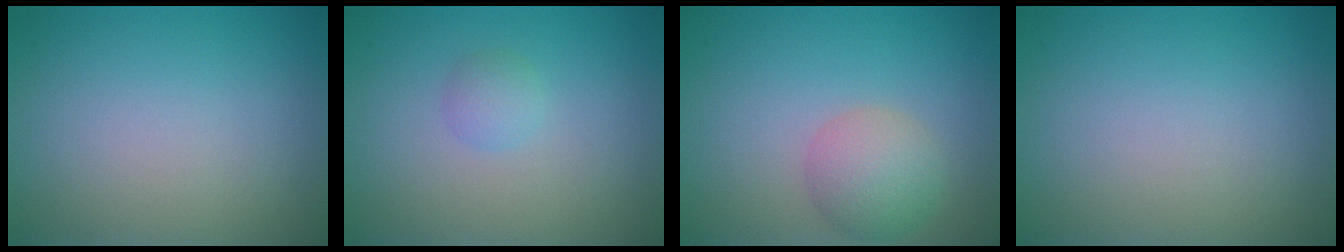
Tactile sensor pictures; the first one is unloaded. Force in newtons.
{"total": 1.2, "press": 1.2, "slide": 0.1}
{"total": 3.6, "press": 3.6, "slide": 0.2}
{"total": 0.0}